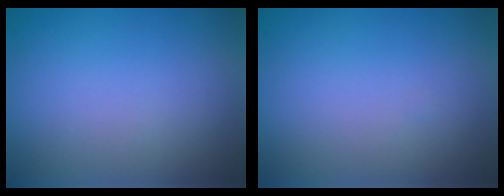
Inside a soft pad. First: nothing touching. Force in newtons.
{"total": 0.0}